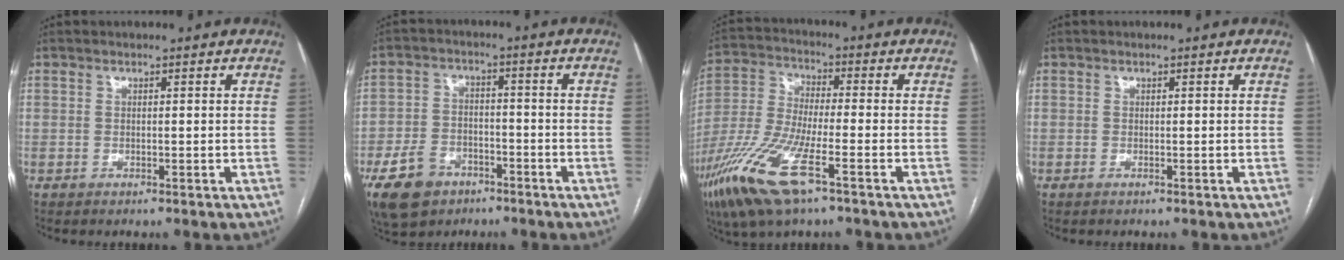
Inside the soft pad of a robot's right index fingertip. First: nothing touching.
{"total": 10.0, "force": [-5.8, 6.8, 4.5], "torque": [-0.102, 0.007, -0.091]}
{"total": 14.5, "force": [-7.8, 2.9, 11.9], "torque": [-0.261, -0.026, -0.146]}
{"total": 0.0}